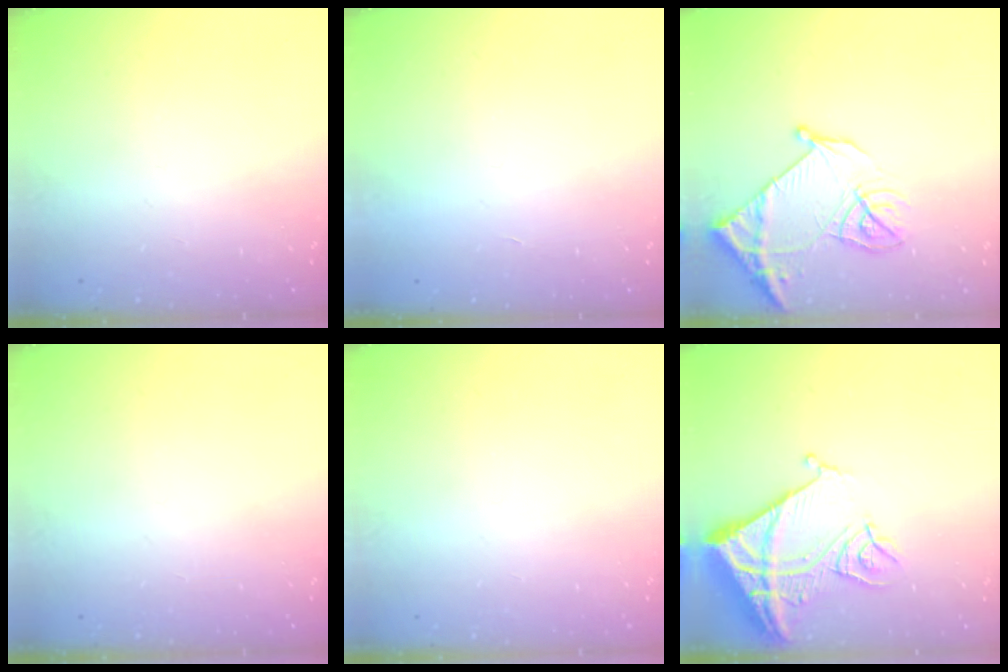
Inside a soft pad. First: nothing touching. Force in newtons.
{"total": 1.8, "press": 1.8, "slide": 0.1}
{"total": 14.4, "press": 14.3, "slide": 1.6}
{"total": 0.0}
{"total": 0.0}
{"total": 14.7, "press": 14.6, "slide": 1.6}